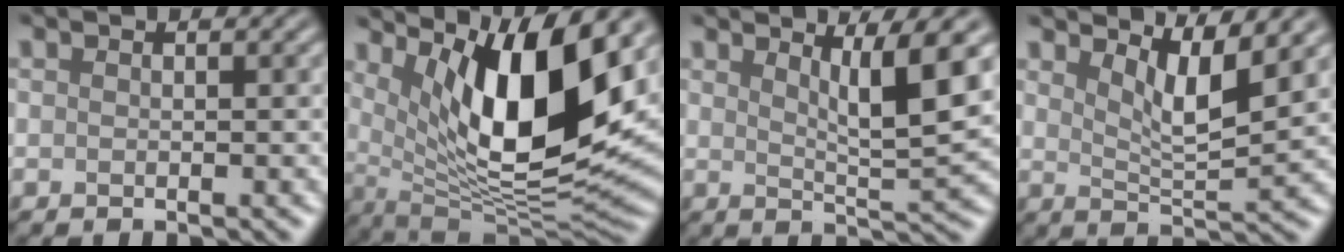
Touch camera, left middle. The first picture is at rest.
{"total": 12.5, "force": [4.4, 3.8, 11.0], "torque": [-0.176, -0.013, 0.085]}
{"total": 5.2, "force": [2.3, 0.9, 4.5], "torque": [-0.063, -0.007, 0.039]}
{"total": 4.5, "force": [2.8, 1.0, 3.3], "torque": [-0.058, -0.009, 0.047]}